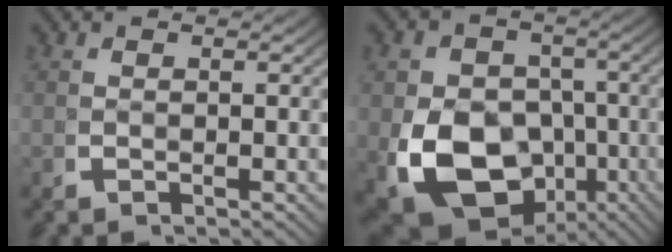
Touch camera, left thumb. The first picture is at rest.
{"total": 13.8, "force": [-3.7, 10.5, 8.1], "torque": [-0.173, -0.076, -0.028]}